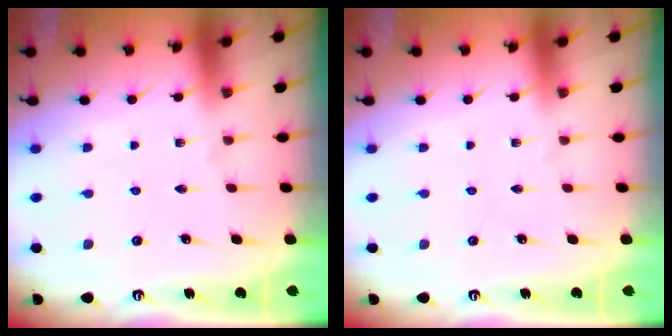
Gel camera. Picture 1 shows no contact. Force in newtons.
{"total": 0.0}